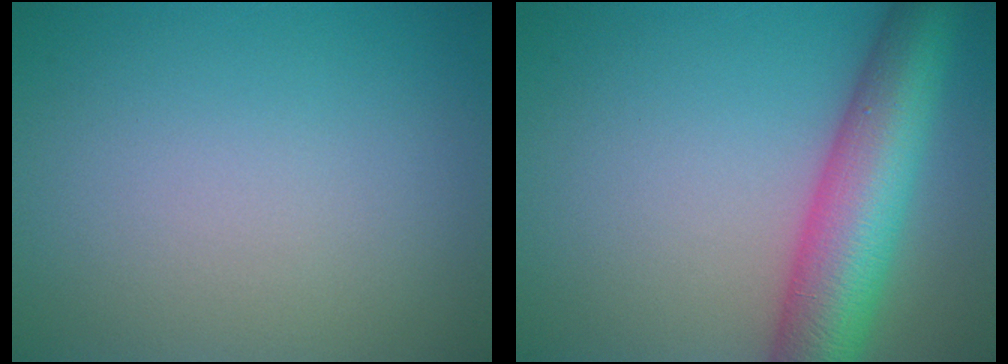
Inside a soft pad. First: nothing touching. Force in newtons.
{"total": 9.4, "press": 9.4, "slide": 0.3}